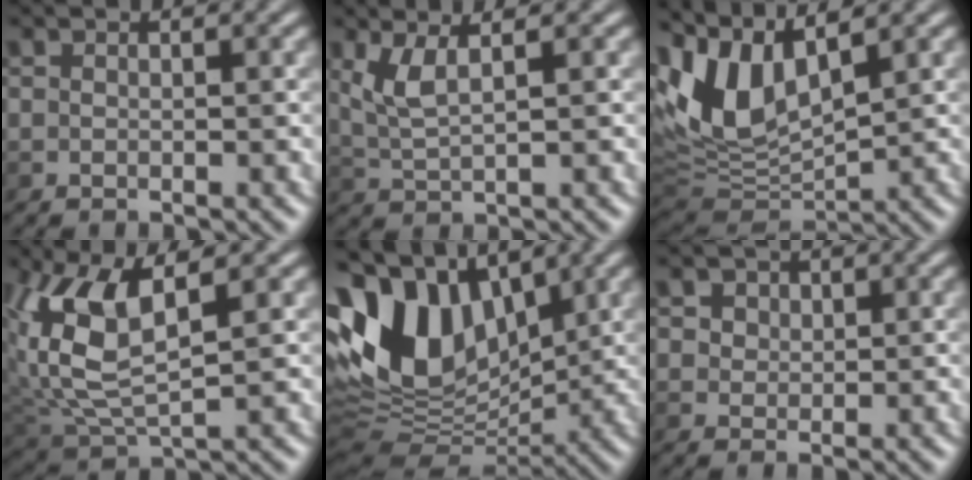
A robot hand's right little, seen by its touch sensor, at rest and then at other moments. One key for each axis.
{"total": 3.5, "fx": 0.7, "fy": 1.2, "fz": 3.2, "tx": -0.077, "ty": 0.000, "tz": 0.017}
{"total": 8.6, "fx": 3.2, "fy": 4.4, "fz": 6.6, "tx": -0.153, "ty": 0.014, "tz": 0.058}
{"total": 8.5, "fx": 2.0, "fy": 3.7, "fz": 7.4, "tx": -0.163, "ty": 0.002, "tz": 0.037}
{"total": 12.6, "fx": 3.5, "fy": 7.8, "fz": 9.2, "tx": -0.199, "ty": 0.034, "tz": 0.054}
{"total": 1.6, "fx": 0.6, "fy": 1.4, "fz": 0.5, "tx": -0.013, "ty": -0.011, "tz": 0.014}